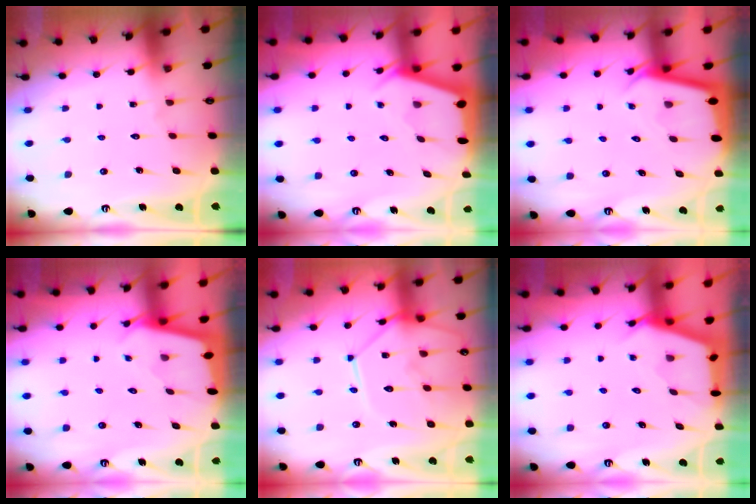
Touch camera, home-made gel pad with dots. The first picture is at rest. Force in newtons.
{"total": 2.4, "press": 2.4, "slide": 0.3}
{"total": 2.7, "press": 2.7, "slide": 0.1}
{"total": 1.9, "press": 1.9, "slide": 0.1}
{"total": 13.0, "press": 13.0, "slide": 1.2}
{"total": 2.7, "press": 2.7, "slide": 0.4}